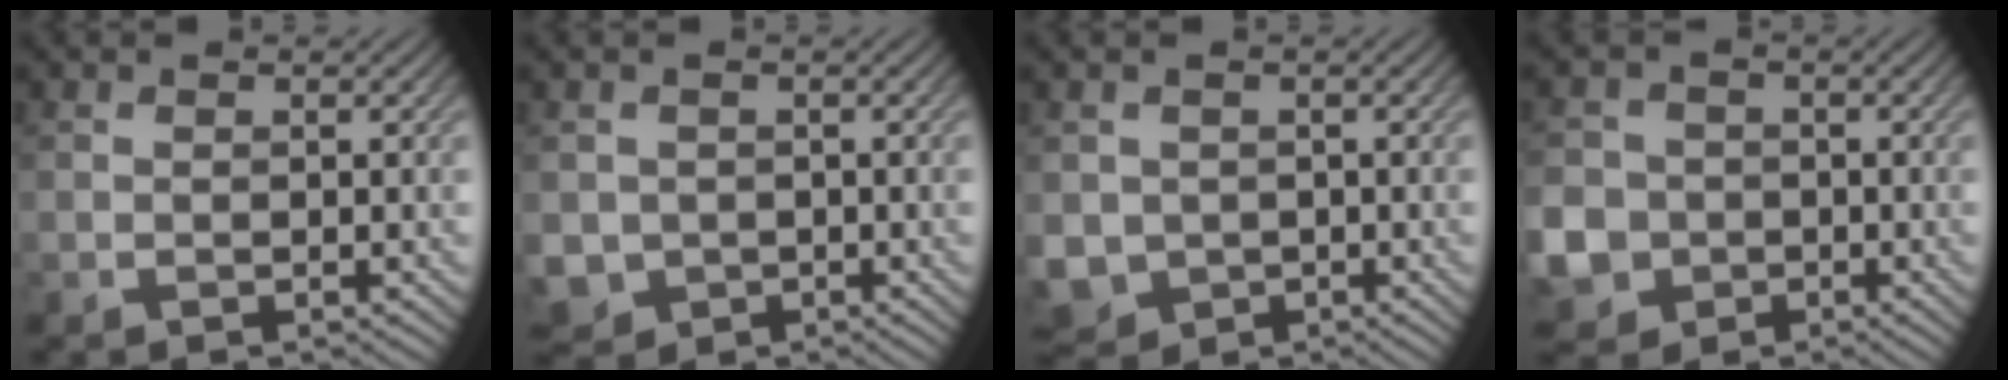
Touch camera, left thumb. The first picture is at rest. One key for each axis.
{"total": 3.3, "fx": -0.6, "fy": 3.2, "fz": 0.8, "tx": -0.036, "ty": -0.021, "tz": -0.014}
{"total": 4.0, "fx": -0.5, "fy": 3.8, "fz": 1.3, "tx": -0.051, "ty": -0.025, "tz": -0.010}
{"total": 7.7, "fx": -2.3, "fy": 6.9, "fz": 2.4, "tx": -0.091, "ty": -0.025, "tz": -0.066}